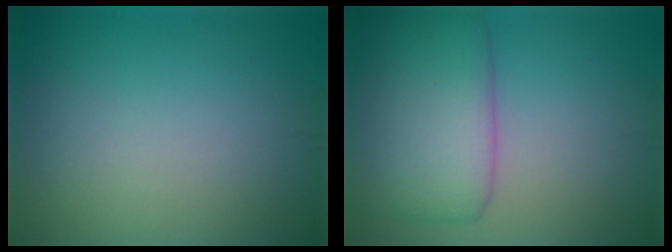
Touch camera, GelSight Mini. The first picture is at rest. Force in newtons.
{"total": 7.5, "press": 7.5, "slide": 0.1}